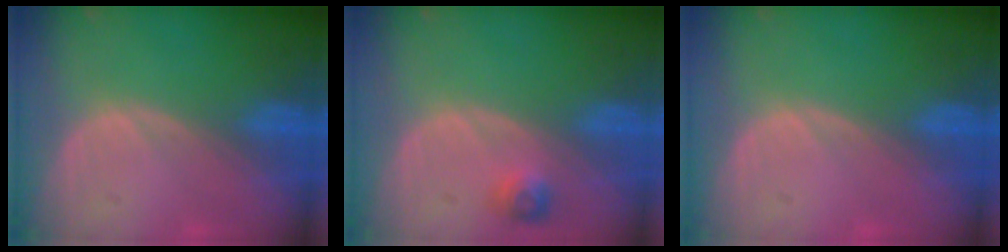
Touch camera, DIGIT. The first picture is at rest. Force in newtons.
{"total": 2.4, "press": 2.2, "slide": 0.9}
{"total": 0.0}